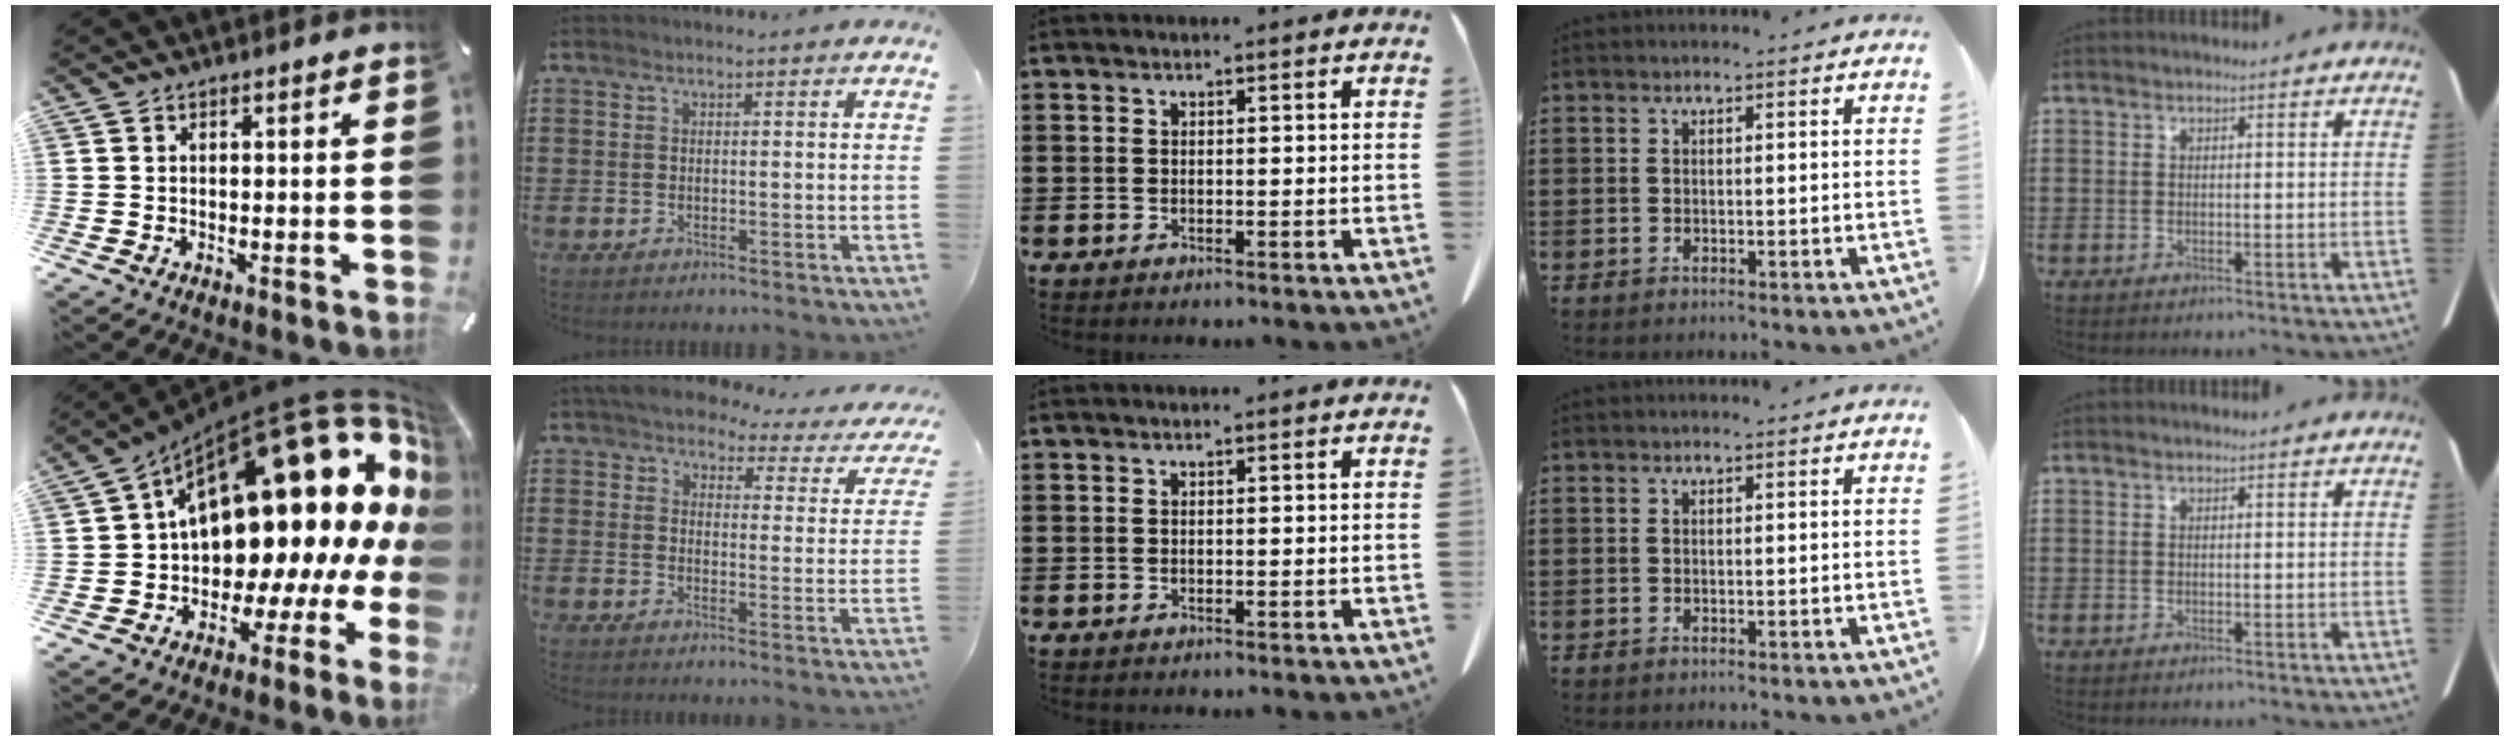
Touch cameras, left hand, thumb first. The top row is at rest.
{"thumb": {"total": 28.7, "force": [9.4, 15.4, 22.3], "torque": [-0.320, -0.120, 0.182]}, "index": {"total": 4.9, "force": [4.3, 1.2, 1.8], "torque": [-0.060, -0.024, 0.074]}}